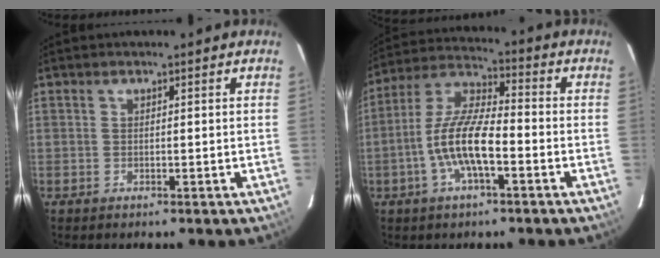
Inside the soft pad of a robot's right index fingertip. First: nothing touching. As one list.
[{"total": 11.3, "force": [-3.9, 3.2, 10.1], "torque": [-0.214, 0.004, -0.075]}]